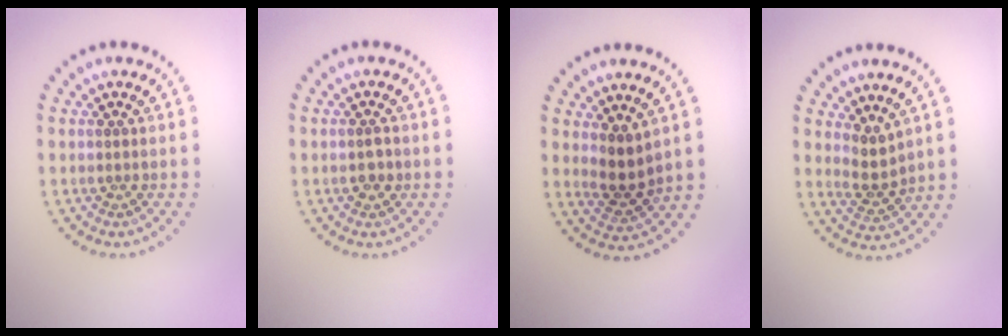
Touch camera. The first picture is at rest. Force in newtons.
{"total": 1.3, "press": 1.3, "slide": 0.1}
{"total": 2.3, "press": 1.9, "slide": 1.4}
{"total": 2.2, "press": 1.5, "slide": 1.5}